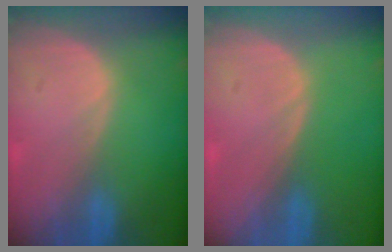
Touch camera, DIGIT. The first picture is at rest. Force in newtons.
{"total": 0.0}